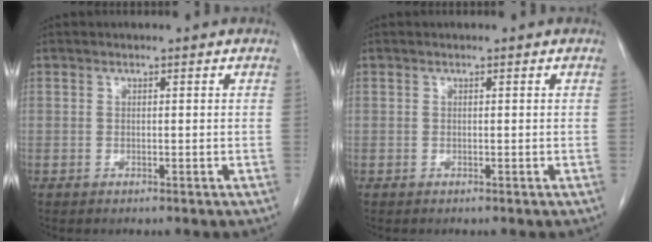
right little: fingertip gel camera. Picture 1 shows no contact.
{"total": 0.0}